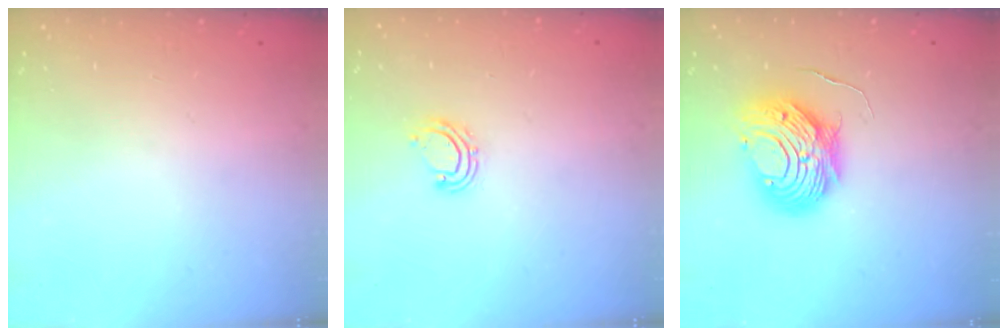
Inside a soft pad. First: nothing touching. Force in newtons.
{"total": 6.5, "press": 6.5, "slide": 0.4}
{"total": 10.1, "press": 10.0, "slide": 1.0}